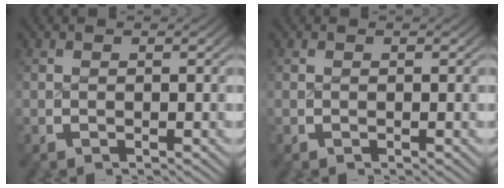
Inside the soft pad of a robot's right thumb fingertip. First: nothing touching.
{"total": 0.0}